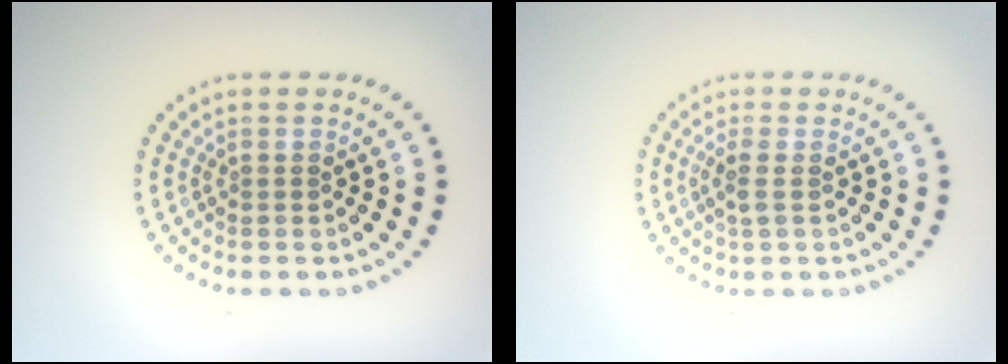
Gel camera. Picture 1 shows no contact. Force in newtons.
{"total": 1.3, "press": 1.1, "slide": 0.7}